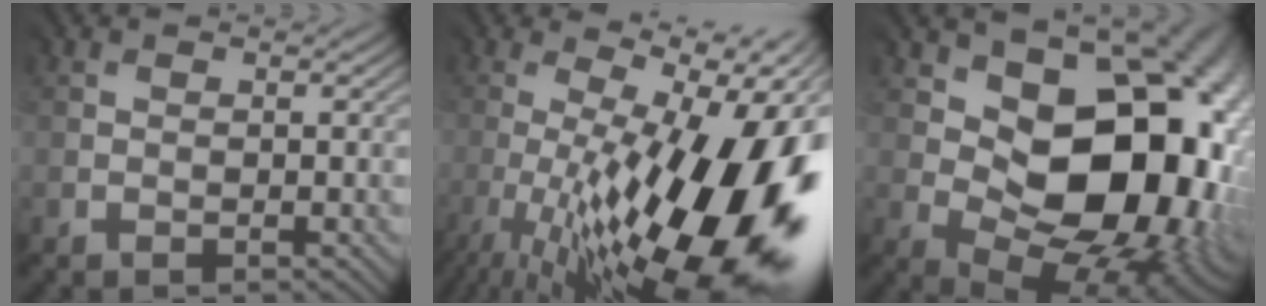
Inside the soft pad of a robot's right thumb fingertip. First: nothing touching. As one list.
[{"total": 20.6, "force": [-5.1, 7.0, 18.7], "torque": [-0.255, -0.013, -0.084]}, {"total": 18.3, "force": [2.9, 12.1, 13.4], "torque": [-0.130, 0.001, 0.058]}]